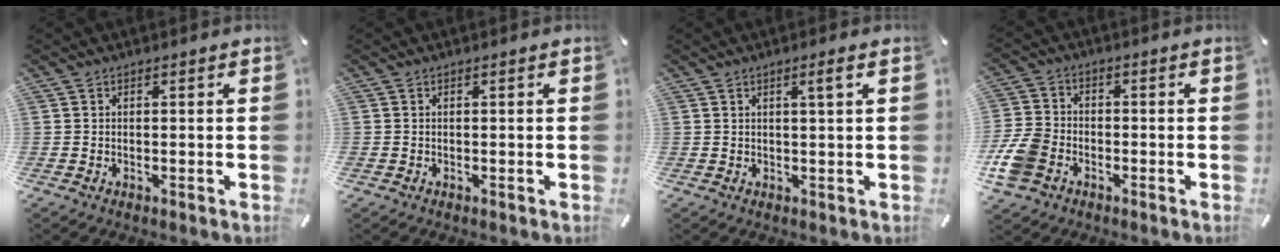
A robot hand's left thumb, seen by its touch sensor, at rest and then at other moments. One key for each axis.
{"total": 0.0}
{"total": 2.5, "fx": 1.2, "fy": -0.1, "fz": 2.2, "tx": -0.045, "ty": 0.000, "tz": 0.018}
{"total": 10.4, "fx": -3.9, "fy": 8.6, "fz": 4.3, "tx": -0.103, "ty": 0.033, "tz": -0.072}